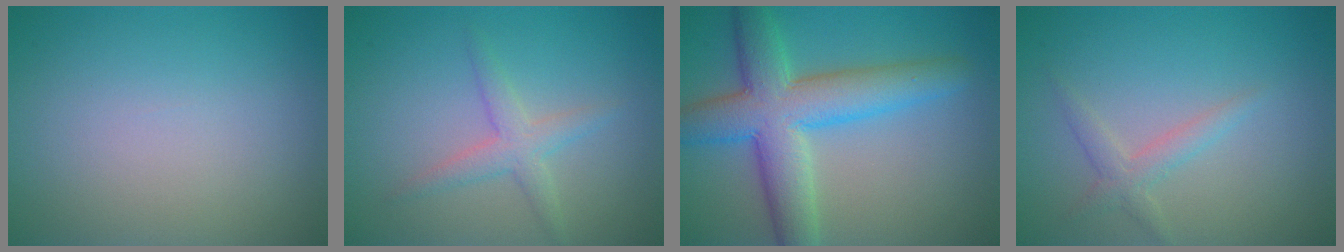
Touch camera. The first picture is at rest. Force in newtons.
{"total": 2.3, "press": 2.3, "slide": 0.1}
{"total": 8.3, "press": 8.3, "slide": 0.1}
{"total": 1.8, "press": 1.8, "slide": 0.1}